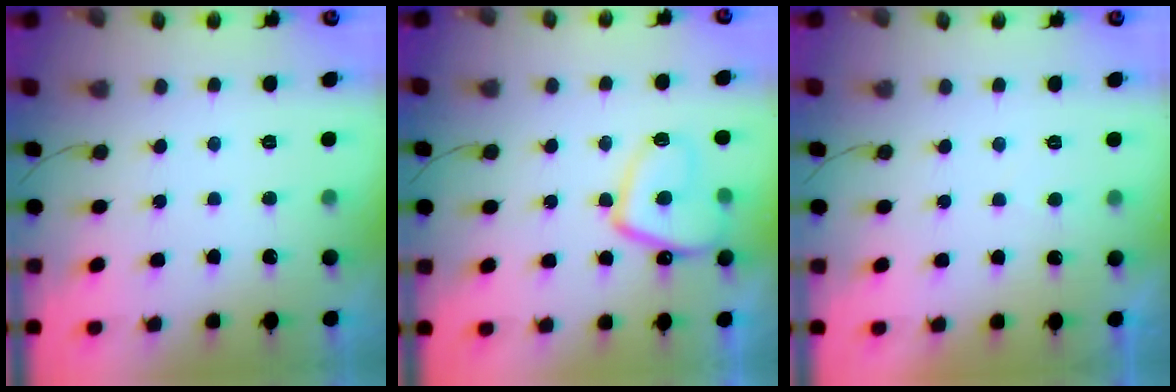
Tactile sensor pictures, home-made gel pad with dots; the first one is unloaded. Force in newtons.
{"total": 11.6, "press": 11.5, "slide": 1.4}
{"total": 0.0}